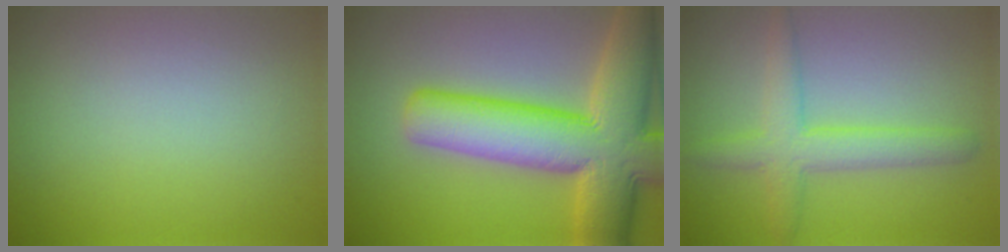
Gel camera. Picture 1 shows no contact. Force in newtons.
{"total": 12.3, "press": 12.3, "slide": 0.6}
{"total": 4.0, "press": 4.0, "slide": 0.1}